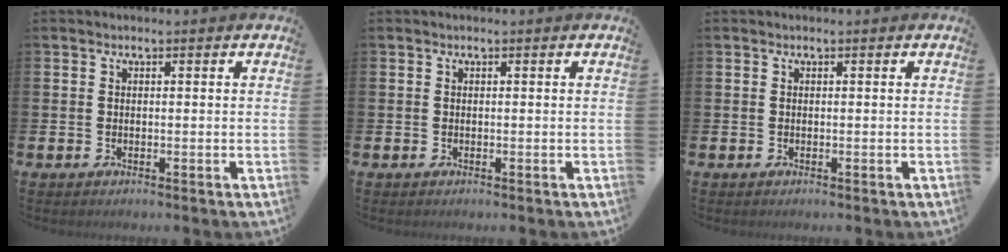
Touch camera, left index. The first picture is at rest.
{"total": 0.0}
{"total": 0.0}